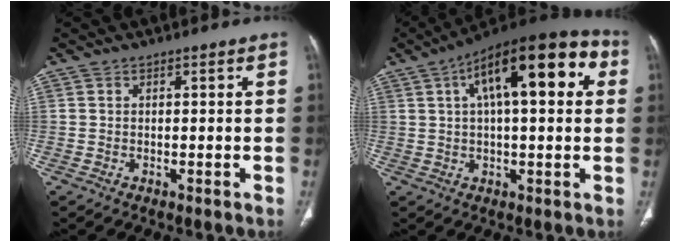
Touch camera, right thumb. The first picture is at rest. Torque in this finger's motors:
{"motor_torque": [0.29, 4.27, 1.17, -0.06, 0.16]}